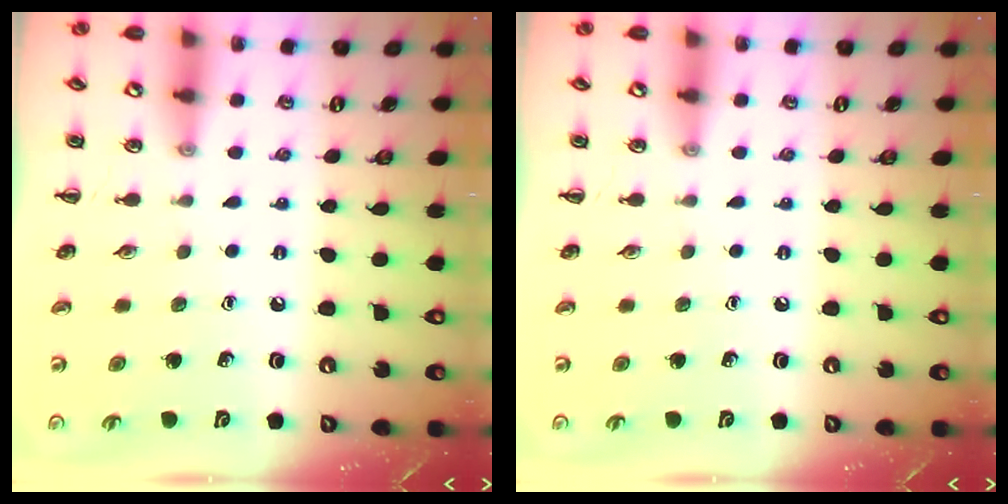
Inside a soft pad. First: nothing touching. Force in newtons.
{"total": 0.0}